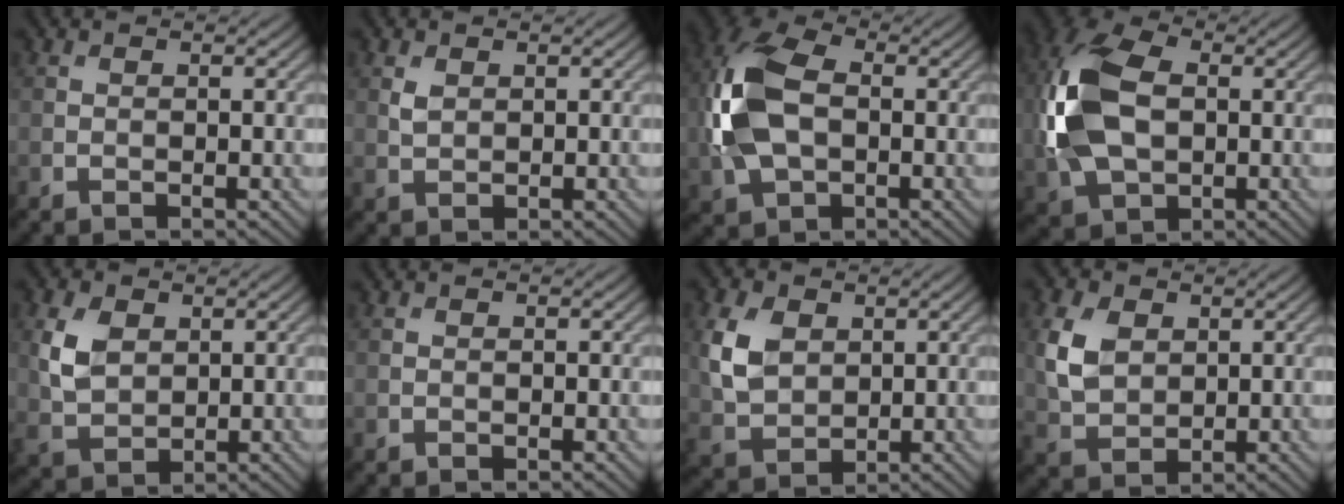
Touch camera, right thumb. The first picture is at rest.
{"total": 1.6, "force": [0.7, 1.0, 0.9], "torque": [-0.025, -0.003, 0.016]}
{"total": 12.9, "force": [-0.3, 8.2, 9.9], "torque": [-0.259, 0.010, -0.021]}
{"total": 14.3, "force": [0.2, 9.2, 11.0], "torque": [-0.283, 0.008, -0.007]}
{"total": 5.5, "force": [1.6, 4.0, 3.5], "torque": [-0.093, 0.002, 0.032]}
{"total": 0.0}
{"total": 6.9, "force": [1.8, 5.1, 4.3], "torque": [-0.118, 0.004, 0.036]}
{"total": 6.1, "force": [1.7, 4.4, 3.9], "torque": [-0.108, 0.006, 0.033]}